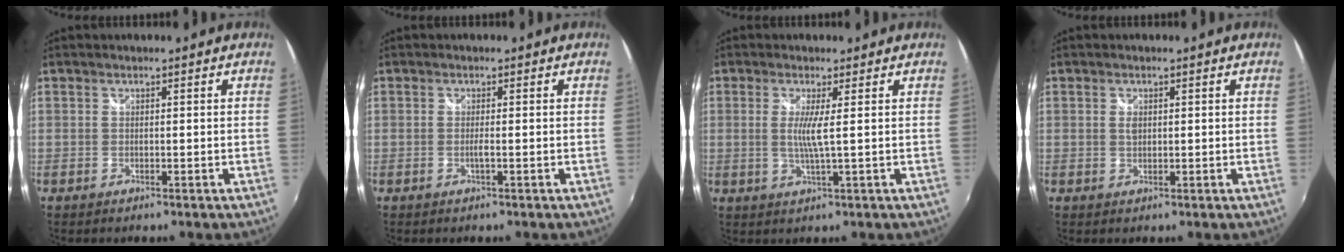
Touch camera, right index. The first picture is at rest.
{"total": 0.8, "force": [-0.3, -0.3, 0.7], "torque": [-0.014, -0.002, -0.007]}
{"total": 3.7, "force": [0.4, -0.7, 3.6], "torque": [-0.072, -0.009, 0.004]}
{"total": 1.4, "force": [0.2, 0.9, 1.0], "torque": [-0.017, 0.001, 0.003]}